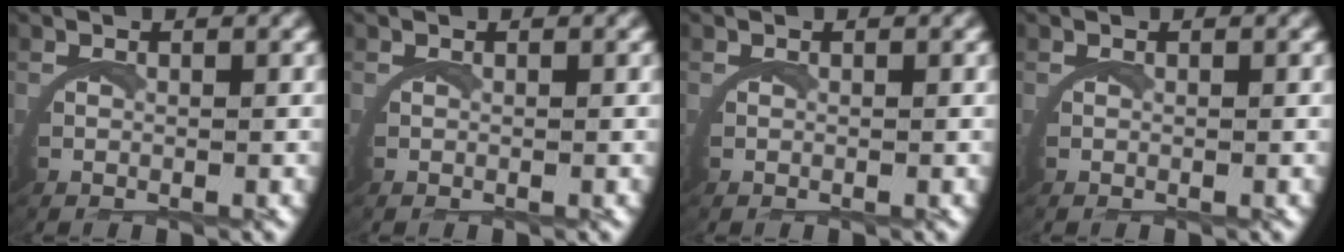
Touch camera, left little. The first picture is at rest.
{"total": 0.0}
{"total": 0.0}
{"total": 0.0}